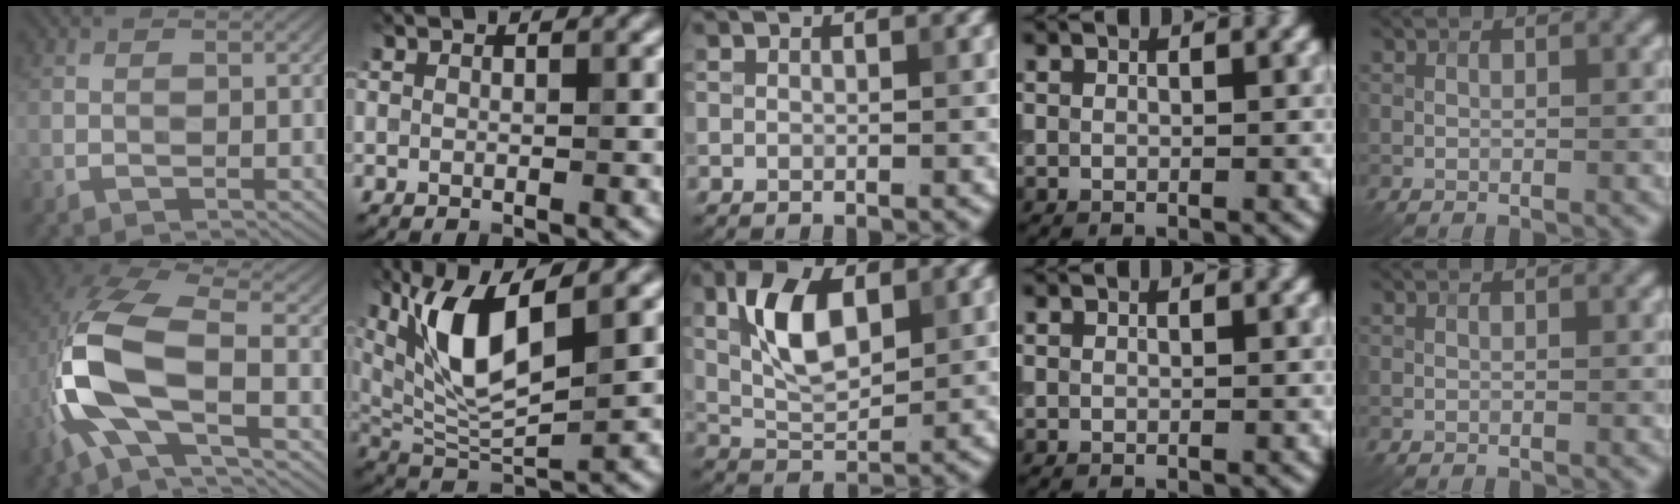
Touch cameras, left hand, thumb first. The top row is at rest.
{"thumb": {"total": 13.2, "force": [-3.4, 5.4, 11.5], "torque": [-0.264, -0.003, -0.076]}, "index": {"total": 8.8, "force": [3.0, 3.0, 7.7], "torque": [-0.158, -0.008, 0.056]}, "middle": {"total": 6.3, "force": [1.8, 3.1, 5.1], "torque": [-0.106, 0.006, 0.035]}}